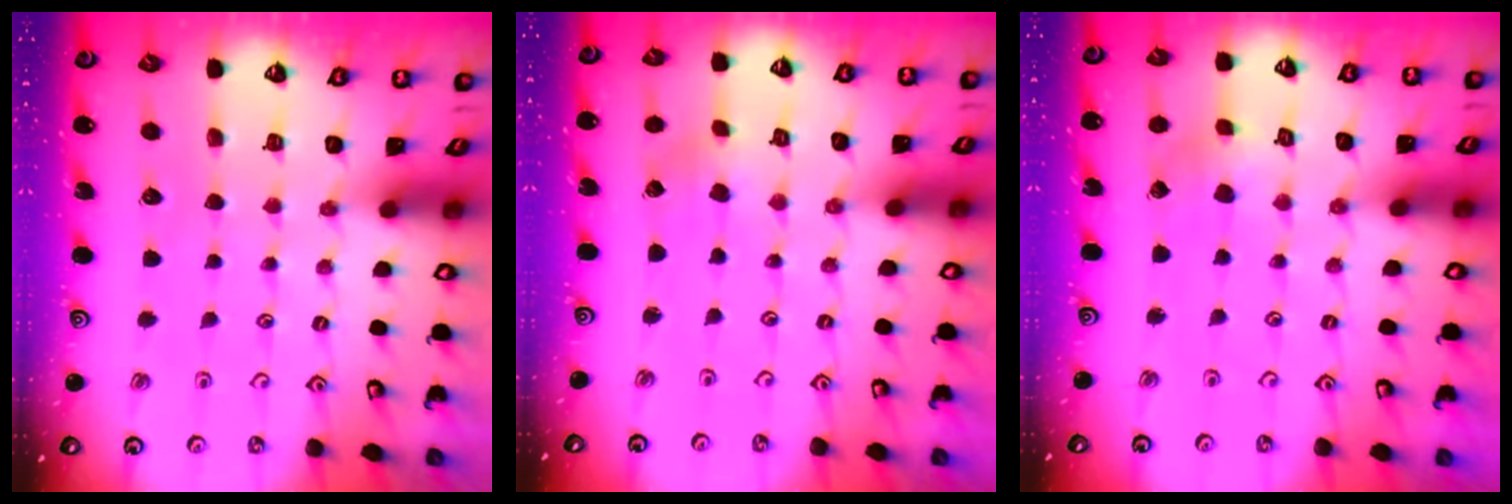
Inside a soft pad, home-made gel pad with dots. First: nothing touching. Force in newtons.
{"total": 0.6, "press": 0.6, "slide": 0.1}
{"total": 2.6, "press": 2.6, "slide": 0.3}